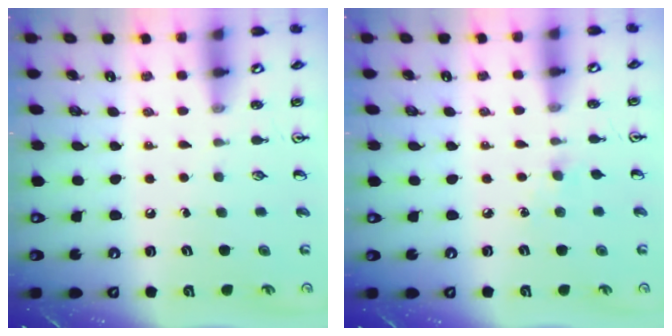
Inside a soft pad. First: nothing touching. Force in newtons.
{"total": 4.2, "press": 4.1, "slide": 0.6}